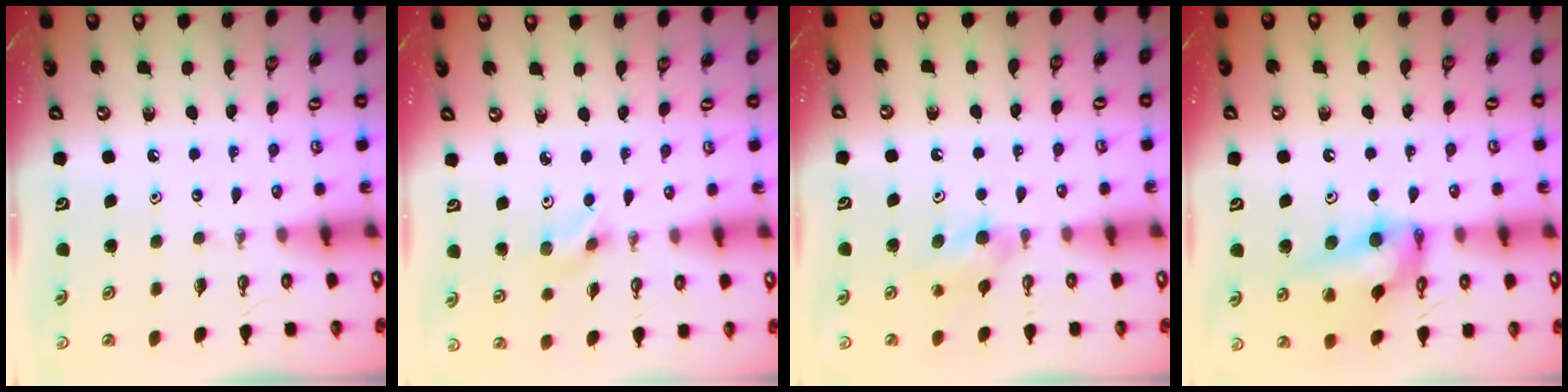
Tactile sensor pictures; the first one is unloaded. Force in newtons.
{"total": 3.5, "press": 3.5, "slide": 0.8}
{"total": 6.8, "press": 6.7, "slide": 1.4}
{"total": 15.0, "press": 14.3, "slide": 4.5}